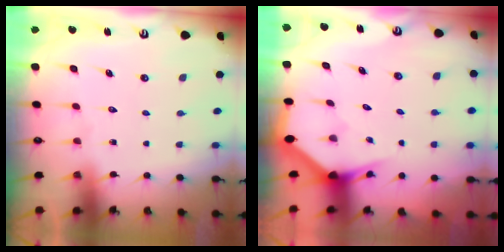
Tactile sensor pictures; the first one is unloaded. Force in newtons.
{"total": 2.7, "press": 2.7, "slide": 0.1}